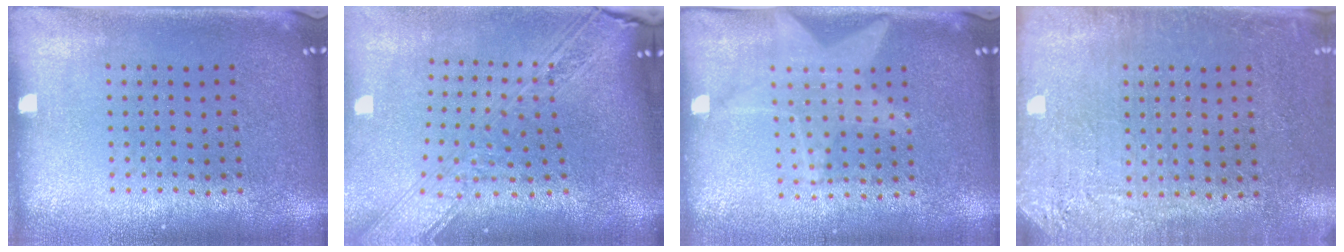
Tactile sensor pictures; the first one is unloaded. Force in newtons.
{"total": 3.4, "press": 2.5, "slide": 2.3}
{"total": 1.4, "press": 1.4, "slide": 0.2}
{"total": 2.8, "press": 2.5, "slide": 1.1}